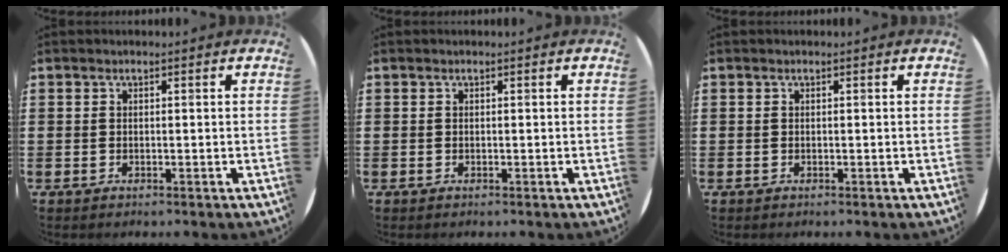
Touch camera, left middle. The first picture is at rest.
{"total": 0.0}
{"total": 0.0}